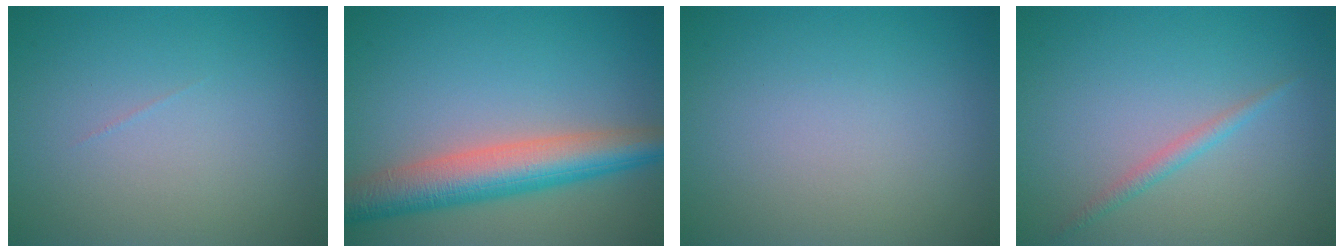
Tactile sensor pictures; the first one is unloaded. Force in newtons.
{"total": 7.0, "press": 7.0, "slide": 0.3}
{"total": 0.0}
{"total": 1.3, "press": 1.3, "slide": 0.1}